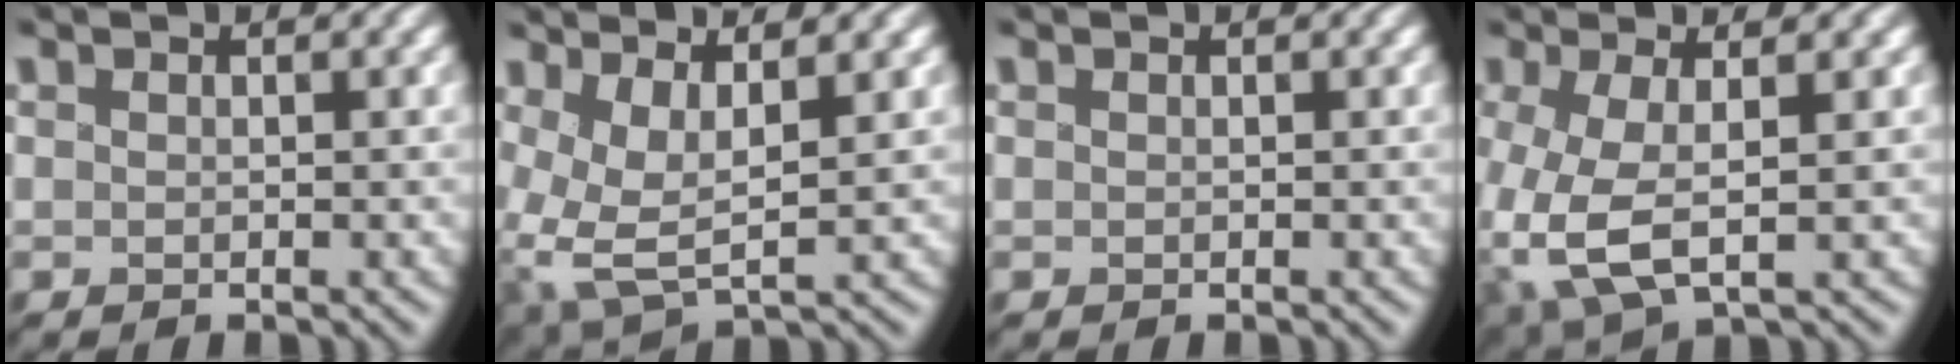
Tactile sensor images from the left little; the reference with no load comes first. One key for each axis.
{"total": 5.8, "fx": 0.7, "fy": 2.8, "fz": 5.1, "tx": -0.111, "ty": -0.004, "tz": 0.016}
{"total": 0.0}
{"total": 5.1, "fx": -1.2, "fy": 2.1, "fz": 4.5, "tx": -0.109, "ty": -0.005, "tz": -0.022}